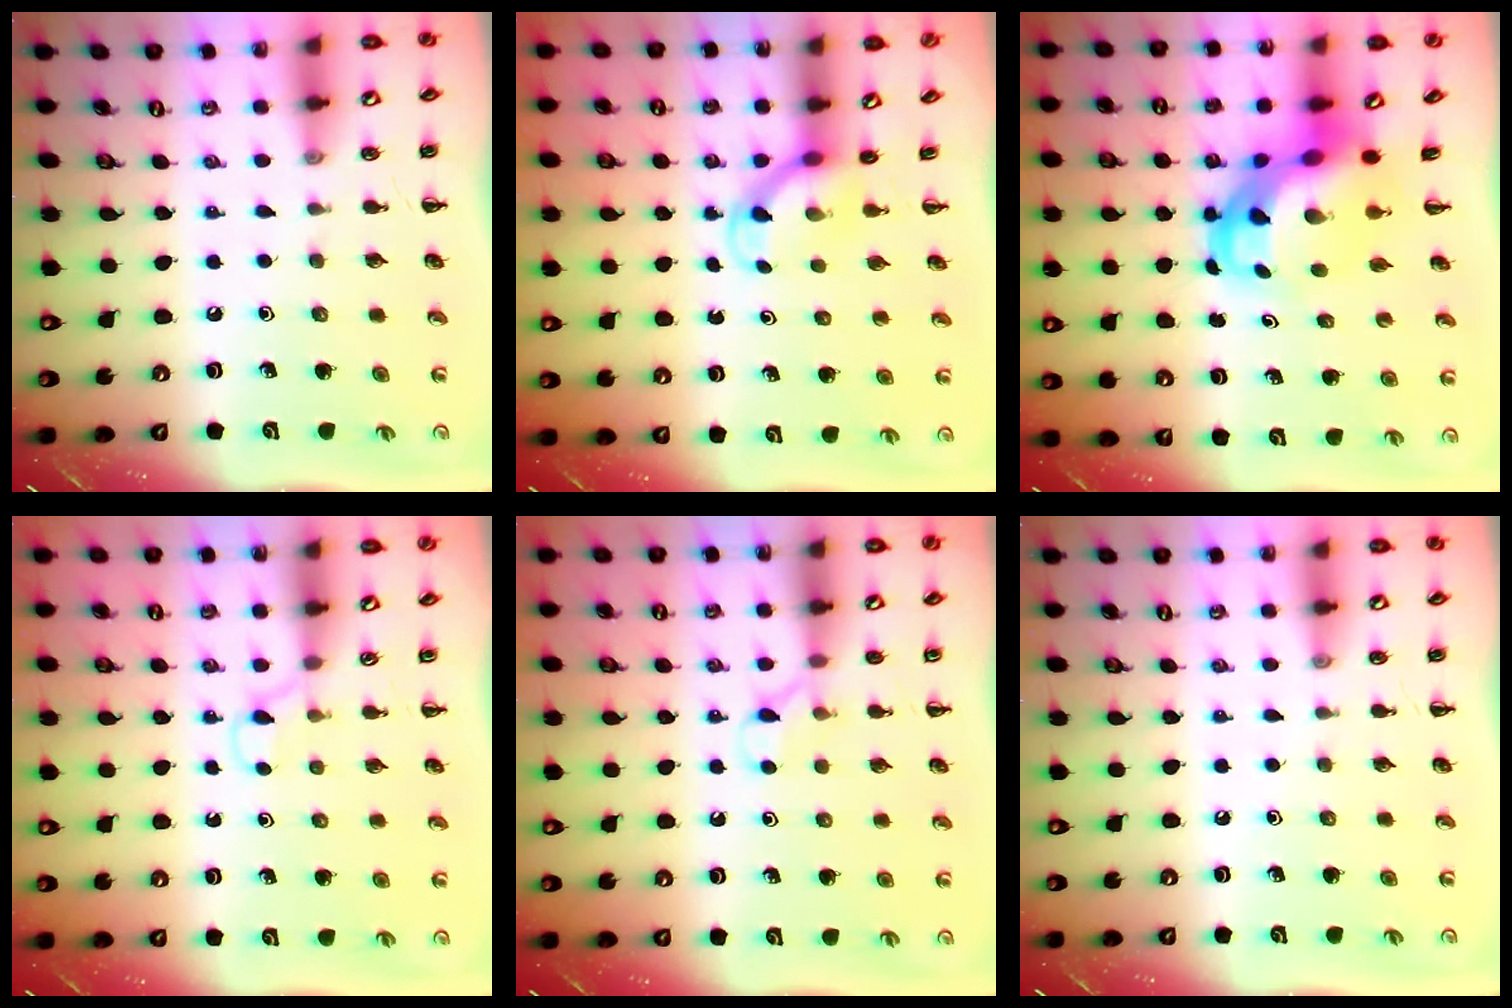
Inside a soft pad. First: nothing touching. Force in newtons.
{"total": 3.5, "press": 3.3, "slide": 1.4}
{"total": 7.2, "press": 6.9, "slide": 2.1}
{"total": 3.3, "press": 3.0, "slide": 1.3}
{"total": 5.0, "press": 4.8, "slide": 1.6}
{"total": 0.0}